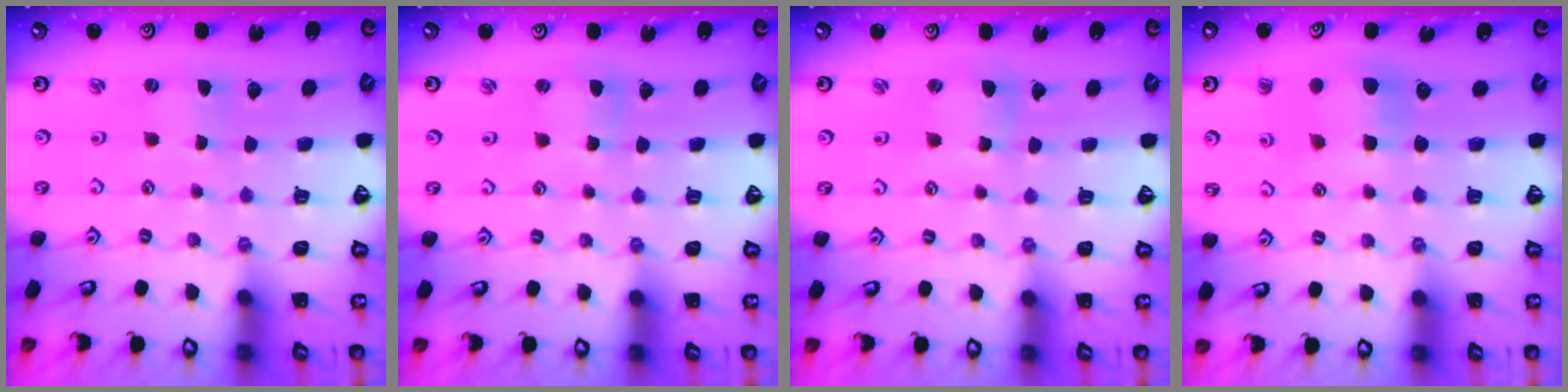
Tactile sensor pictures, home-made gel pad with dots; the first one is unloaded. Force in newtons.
{"total": 1.8, "press": 1.8, "slide": 0.2}
{"total": 4.2, "press": 4.1, "slide": 0.4}
{"total": 6.3, "press": 6.3, "slide": 0.4}